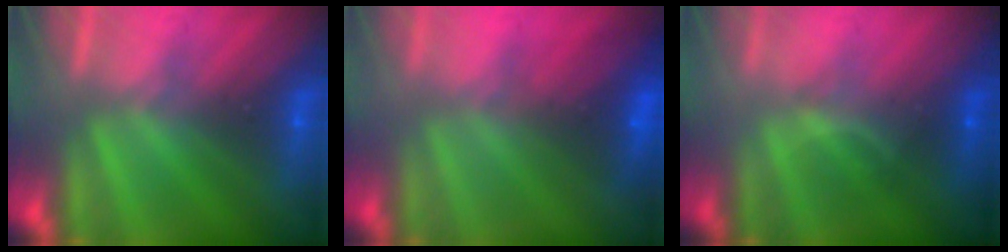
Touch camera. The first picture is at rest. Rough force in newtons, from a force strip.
{"total": 2.8}
{"total": 1.4}